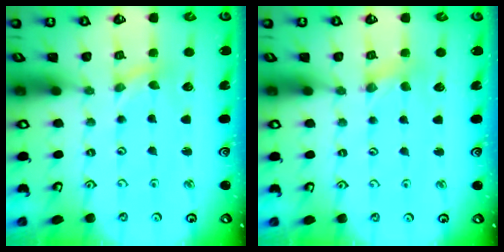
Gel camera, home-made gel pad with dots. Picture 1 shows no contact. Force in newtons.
{"total": 2.3, "press": 2.3, "slide": 0.3}